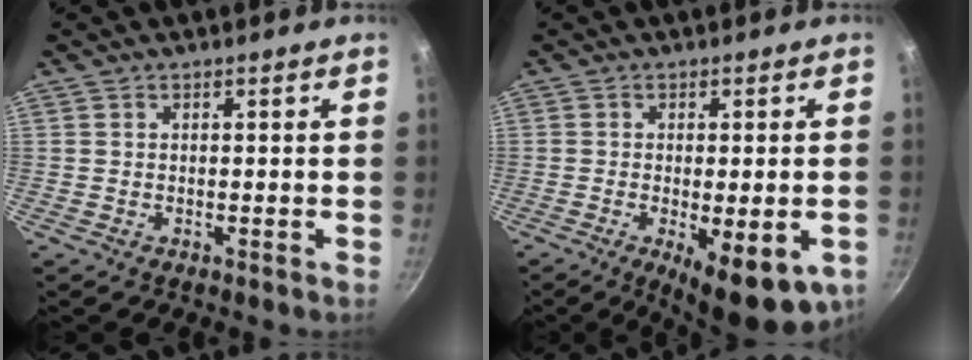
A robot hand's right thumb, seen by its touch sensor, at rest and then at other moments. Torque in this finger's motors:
{"motor_torque": [0.06, 0.65, -0.12, -0.06, 0.23]}